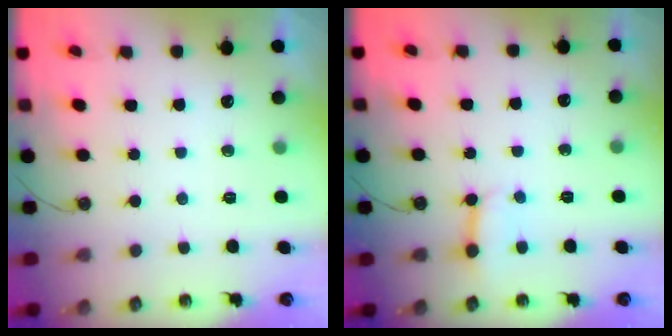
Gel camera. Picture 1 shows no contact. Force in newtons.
{"total": 3.0, "press": 2.9, "slide": 0.4}